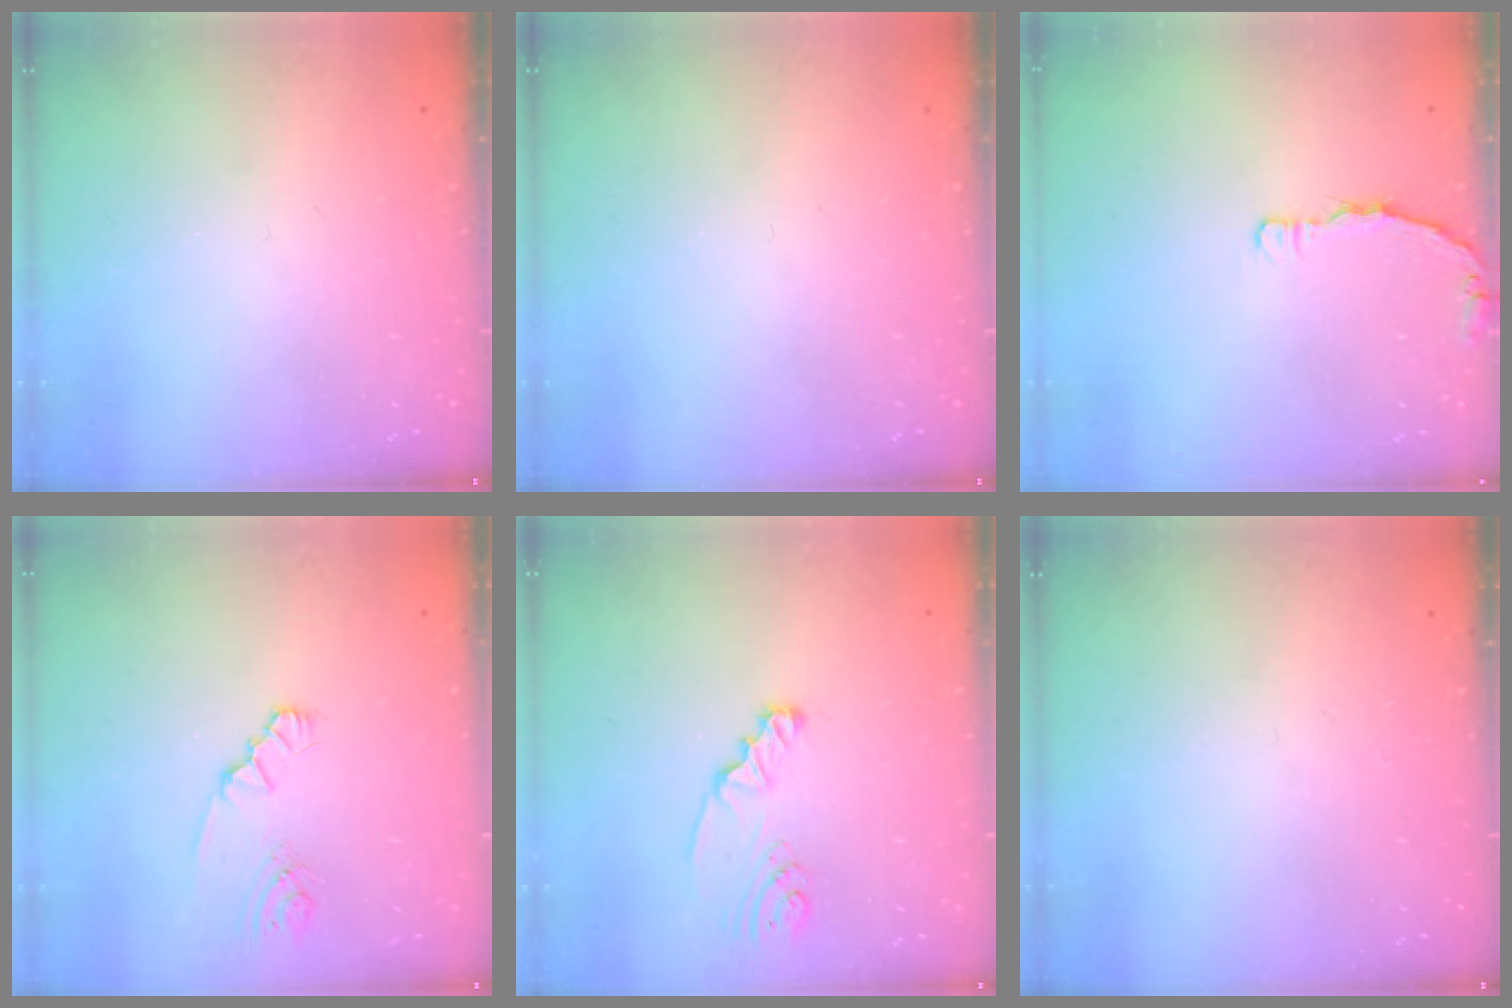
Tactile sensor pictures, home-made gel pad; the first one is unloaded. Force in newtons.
{"total": 0.0}
{"total": 3.7, "press": 3.7, "slide": 0.5}
{"total": 1.8, "press": 1.8, "slide": 0.2}
{"total": 2.4, "press": 2.4, "slide": 0.3}
{"total": 0.0}